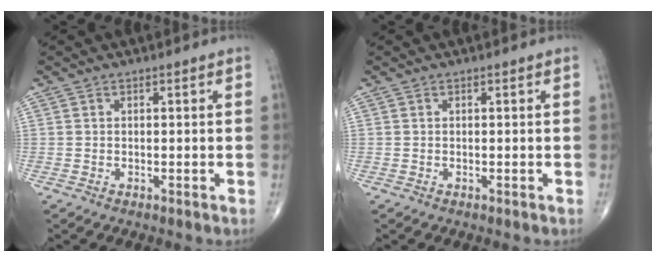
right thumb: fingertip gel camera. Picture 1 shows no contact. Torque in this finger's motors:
{"motor_torque": [-0.49, 0.49, 0.03, 0.03, 0.00]}